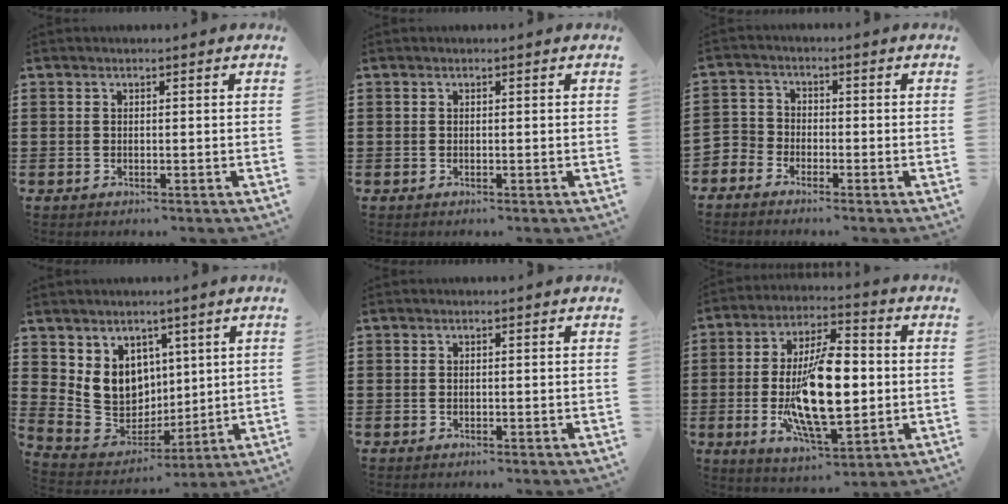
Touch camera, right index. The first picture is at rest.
{"total": 0.0}
{"total": 3.0, "force": [-2.6, 1.5, -0.1], "torque": [-0.019, 0.001, -0.061]}
{"total": 9.5, "force": [2.3, 8.5, 3.4], "torque": [-0.095, -0.012, 0.053]}
{"total": 0.0}
{"total": 15.2, "force": [-1.4, 6.4, 13.7], "torque": [-0.266, -0.015, -0.027]}